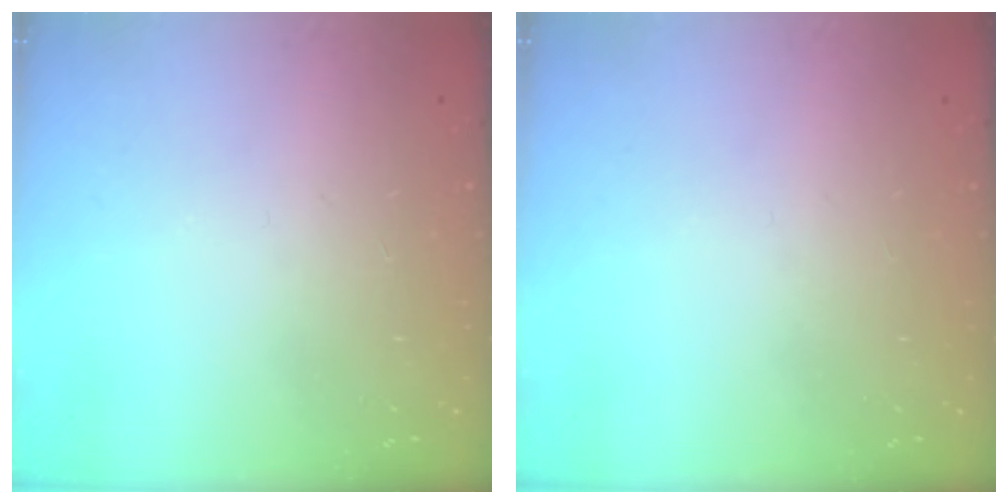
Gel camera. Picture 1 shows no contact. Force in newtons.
{"total": 0.0}